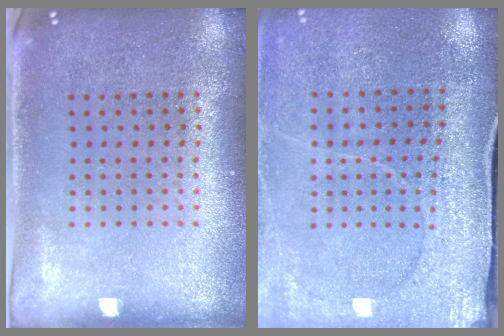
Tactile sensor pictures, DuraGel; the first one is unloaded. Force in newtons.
{"total": 2.9, "press": 2.9, "slide": 0.4}